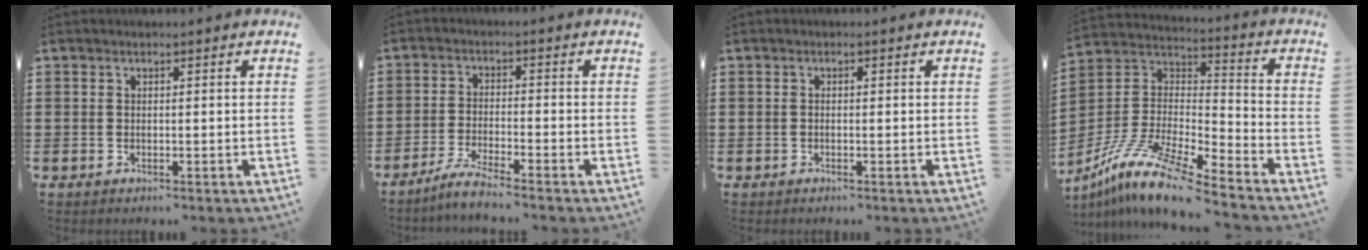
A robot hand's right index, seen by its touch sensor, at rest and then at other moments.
{"total": 3.9, "force": [-3.5, -0.4, 1.6], "torque": [-0.042, -0.009, -0.071]}
{"total": 0.5, "force": [-0.1, 0.2, 0.5], "torque": [-0.011, -0.001, -0.001]}
{"total": 11.6, "force": [-9.4, 1.3, 6.7], "torque": [-0.150, 0.007, -0.191]}